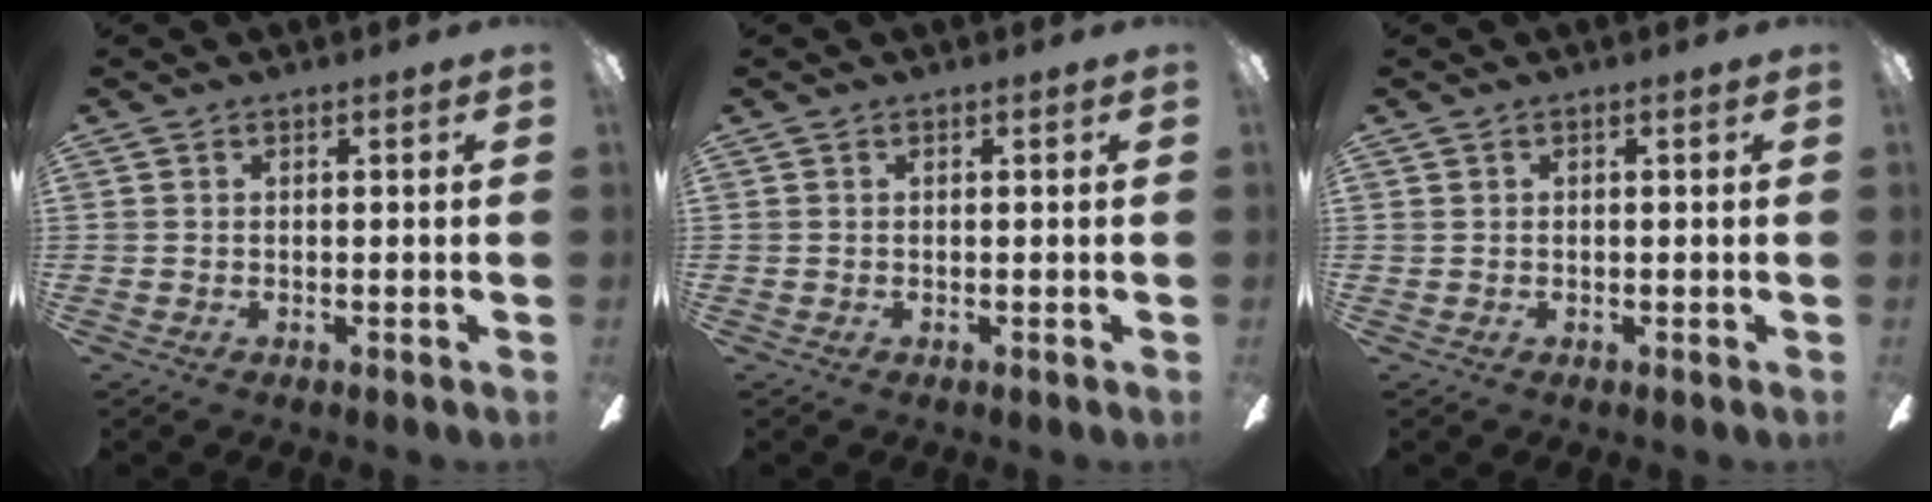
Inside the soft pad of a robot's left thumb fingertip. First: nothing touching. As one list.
[{"total": 0.0}, {"total": 0.0}]